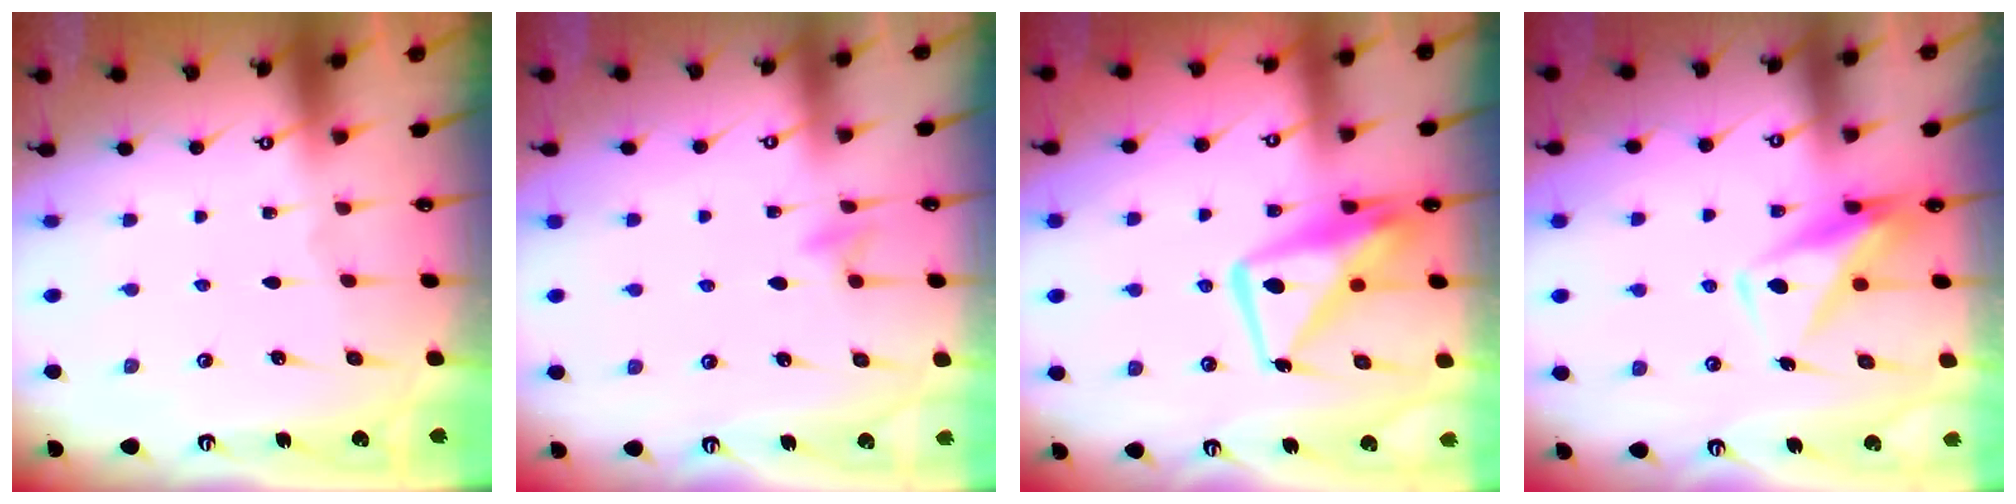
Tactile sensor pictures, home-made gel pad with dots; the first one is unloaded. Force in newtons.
{"total": 5.6, "press": 5.6, "slide": 0.7}
{"total": 12.1, "press": 12.0, "slide": 1.3}
{"total": 8.8, "press": 8.7, "slide": 0.9}